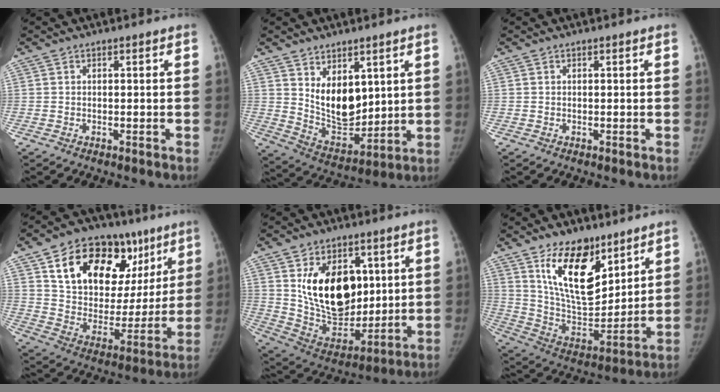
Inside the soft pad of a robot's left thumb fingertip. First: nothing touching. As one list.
[{"total": 11.9, "force": [4.1, 7.1, 8.6], "torque": [-0.096, -0.046, 0.095]}, {"total": 0.0}, {"total": 26.8, "force": [12.6, 16.8, 16.6], "torque": [-0.203, -0.001, 0.210]}, {"total": 20.3, "force": [5.1, 13.3, 14.5], "torque": [-0.187, -0.031, 0.111]}, {"total": 18.6, "force": [10.6, 9.6, 12.0], "torque": [-0.150, -0.072, 0.202]}]